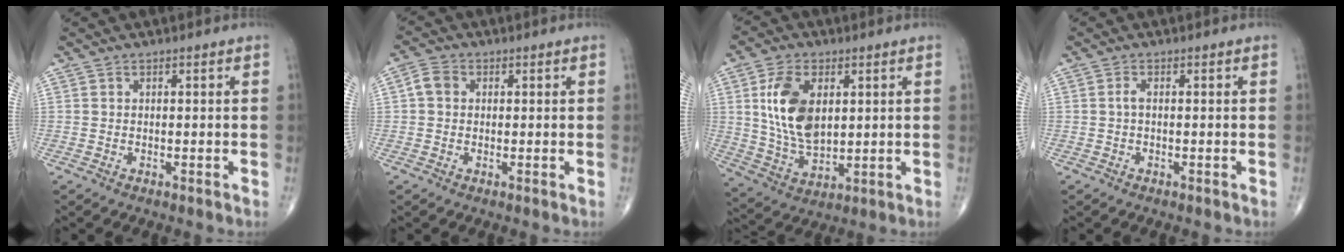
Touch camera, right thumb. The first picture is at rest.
{"total": 3.2, "force": [0.3, 2.7, 1.8], "torque": [-0.030, 0.010, 0.002]}
{"total": 13.2, "force": [3.0, 7.7, 10.3], "torque": [-0.184, -0.015, 0.064]}
{"total": 1.0, "force": [-0.1, 0.3, 0.9], "torque": [-0.020, 0.000, -0.005]}